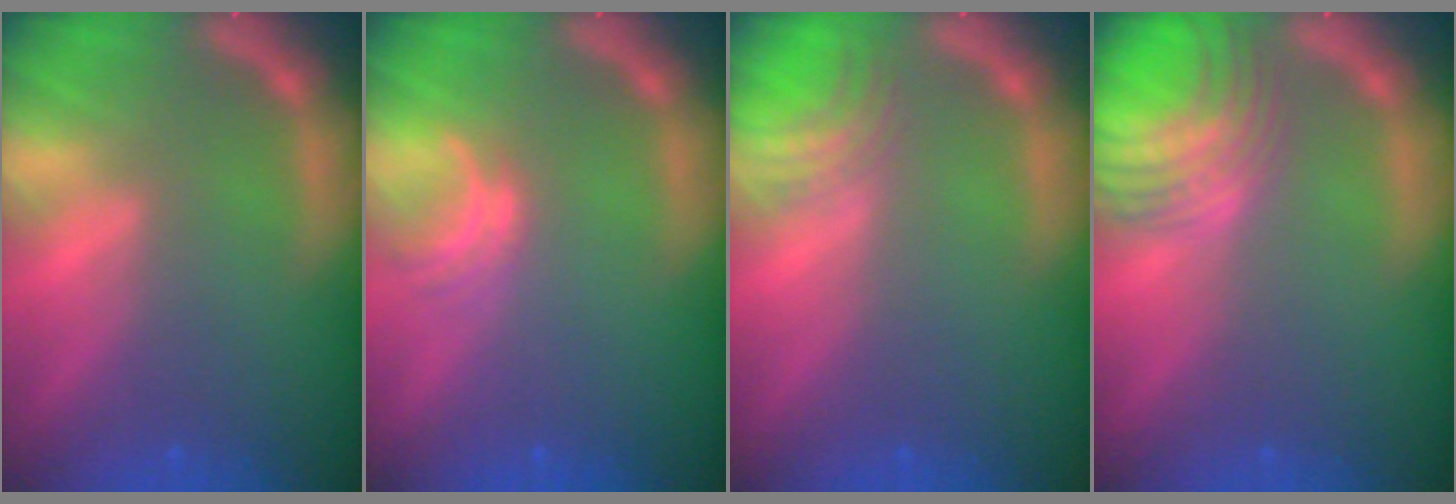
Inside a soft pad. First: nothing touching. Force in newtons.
{"total": 2.0}
{"total": 3.0}
{"total": 8.1}